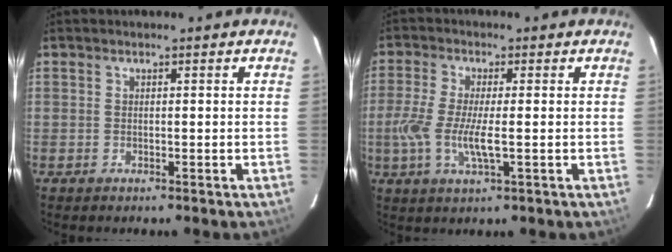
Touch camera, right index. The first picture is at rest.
{"total": 7.6, "force": [-1.5, 1.5, 7.3], "torque": [-0.157, -0.009, -0.033]}